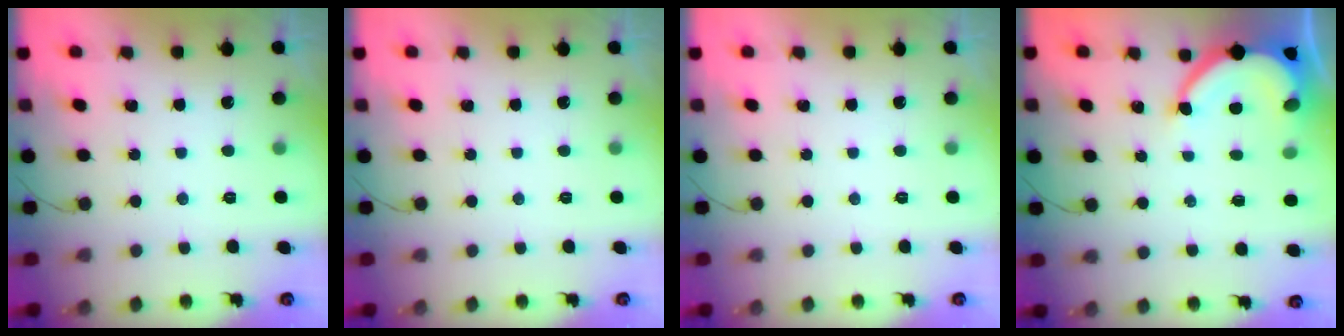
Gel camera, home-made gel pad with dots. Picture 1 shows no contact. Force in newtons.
{"total": 0.0}
{"total": 0.0}
{"total": 8.1, "press": 8.0, "slide": 0.5}